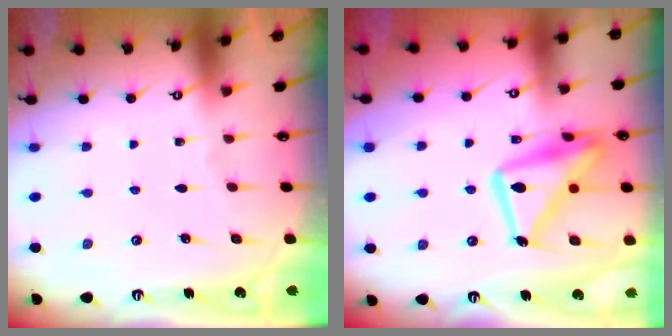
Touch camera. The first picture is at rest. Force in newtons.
{"total": 17.9, "press": 17.9, "slide": 1.2}